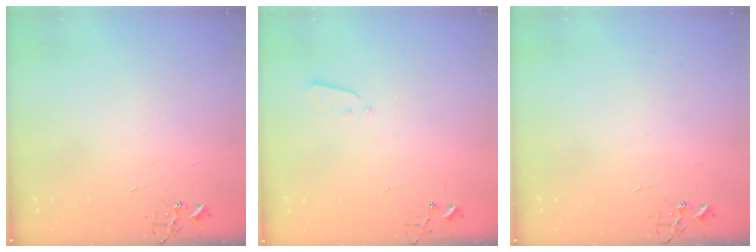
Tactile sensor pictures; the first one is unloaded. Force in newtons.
{"total": 3.5, "press": 3.5, "slide": 0.2}
{"total": 0.0}